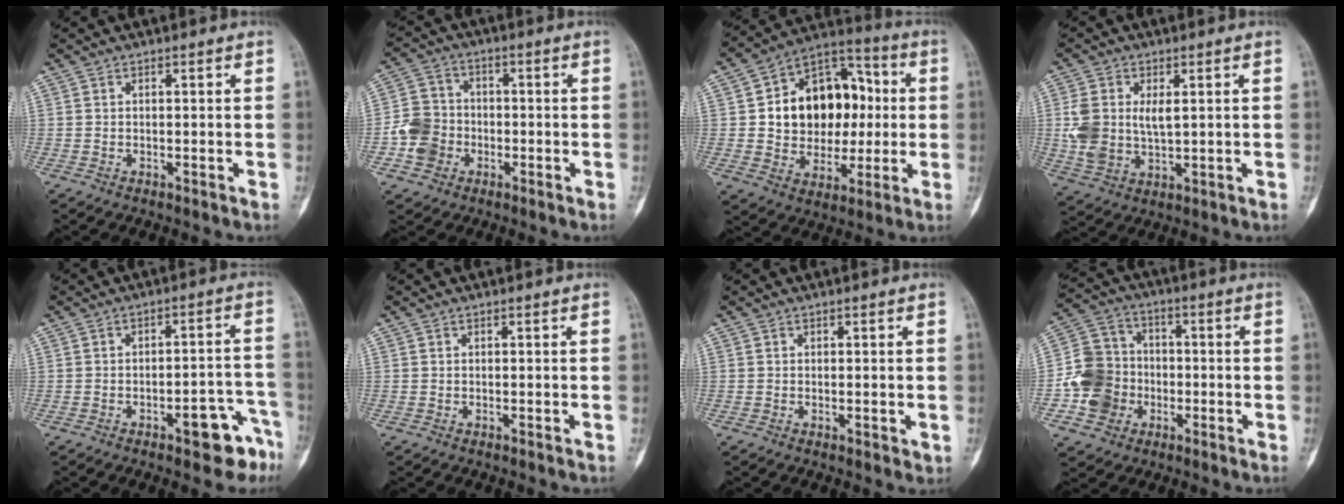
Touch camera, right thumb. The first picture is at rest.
{"total": 7.7, "force": [-2.3, 6.8, 2.9], "torque": [-0.036, 0.024, -0.047]}
{"total": 19.5, "force": [1.8, 14.3, 13.2], "torque": [-0.146, 0.027, 0.032]}
{"total": 9.6, "force": [1.5, 6.0, 7.4], "torque": [-0.149, -0.004, 0.040]}
{"total": 9.0, "force": [-5.2, 3.3, 6.5], "torque": [-0.052, 0.045, -0.060]}
{"total": 0.0}
{"total": 1.4, "force": [-0.1, 0.6, 1.3], "torque": [-0.018, -0.006, -0.002]}
{"total": 11.6, "force": [-2.9, 10.4, 4.3], "torque": [-0.055, 0.027, -0.055]}